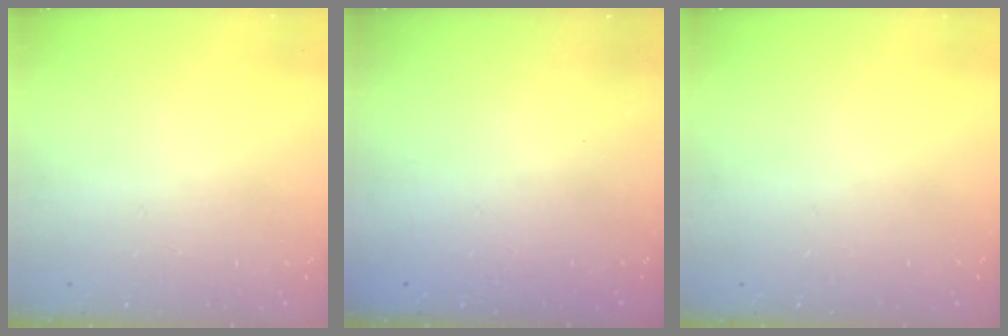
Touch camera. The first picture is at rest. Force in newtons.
{"total": 2.3, "press": 2.2, "slide": 0.8}
{"total": 0.0}